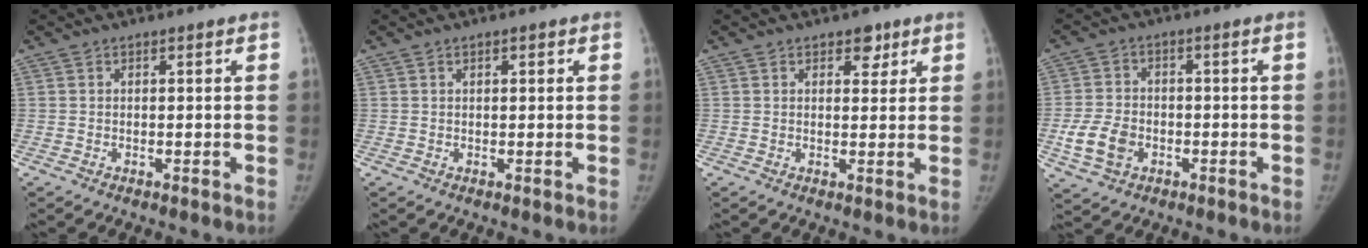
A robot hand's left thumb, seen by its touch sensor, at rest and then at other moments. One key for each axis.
{"total": 1.0, "fx": 0.4, "fy": 0.5, "fz": 0.7, "tx": -0.008, "ty": 0.001, "tz": 0.005}
{"total": 3.2, "fx": 1.9, "fy": 2.1, "fz": 1.5, "tx": 0.003, "ty": -0.010, "tz": 0.024}
{"total": 7.2, "fx": -2.3, "fy": 5.1, "fz": 4.4, "tx": -0.082, "ty": 0.010, "tz": -0.038}